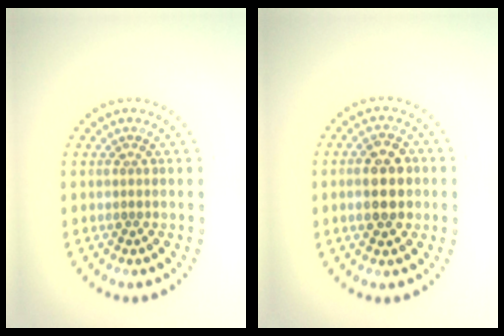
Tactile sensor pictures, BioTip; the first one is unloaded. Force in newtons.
{"total": 4.5, "press": 4.5, "slide": 0.3}